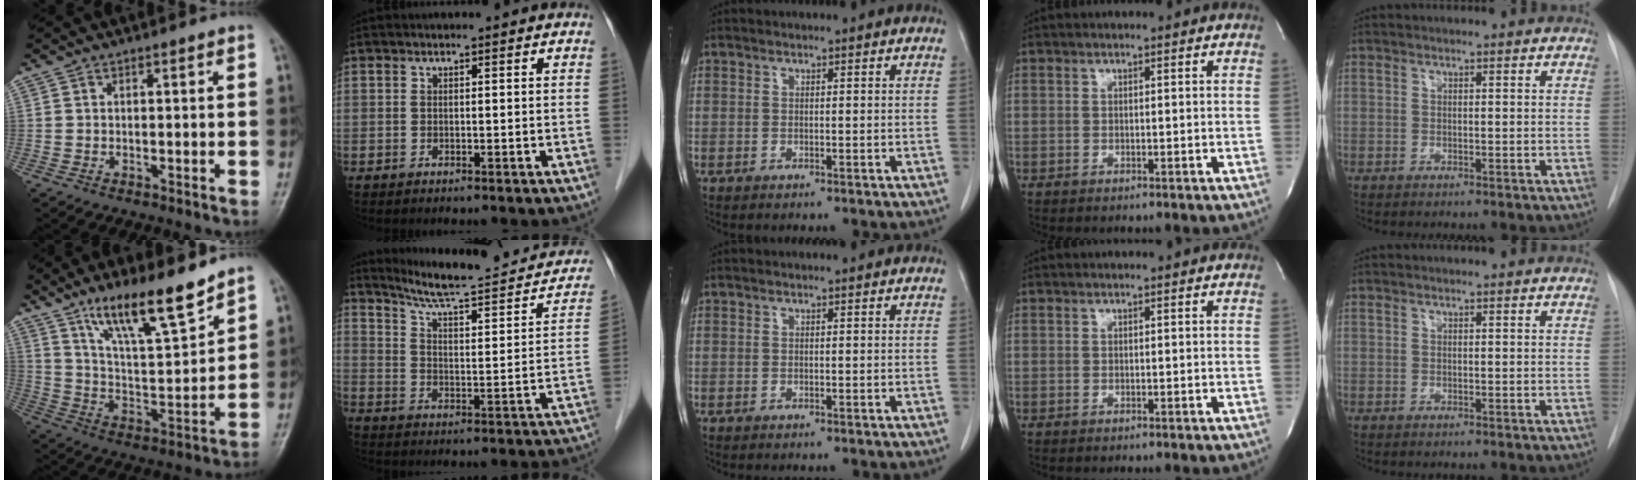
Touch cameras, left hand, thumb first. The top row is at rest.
{"thumb": {"total": 15.2, "force": [11.0, 3.3, 10.0], "torque": [-0.152, -0.069, 0.204]}, "index": {"total": 19.3, "force": [17.1, 2.4, 8.5], "torque": [-0.118, -0.021, 0.233]}}